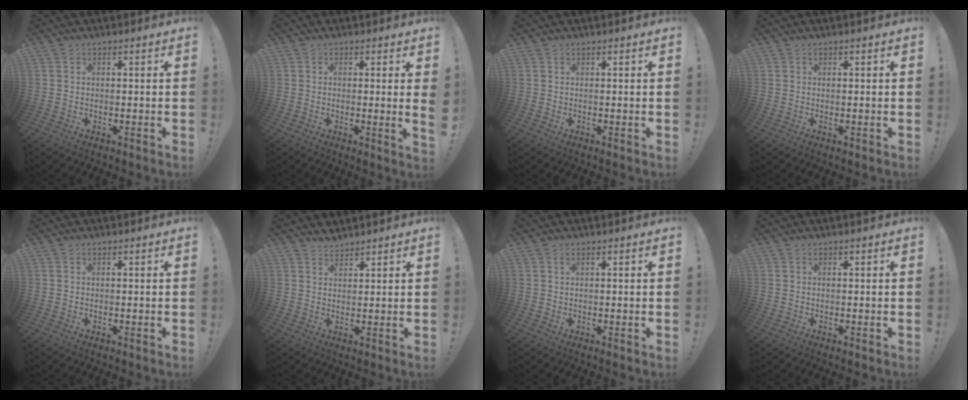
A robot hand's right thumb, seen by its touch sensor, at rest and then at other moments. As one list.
[{"total": 2.6, "force": [0.5, -0.6, 2.5], "torque": [-0.027, -0.014, 0.007]}, {"total": 0.0}, {"total": 0.0}, {"total": 0.0}, {"total": 2.9, "force": [2.8, 0.8, 0.0], "torque": [0.010, -0.021, 0.050]}, {"total": 0.8, "force": [0.6, 0.3, 0.5], "torque": [-0.011, 0.001, 0.011]}, {"total": 0.0}]